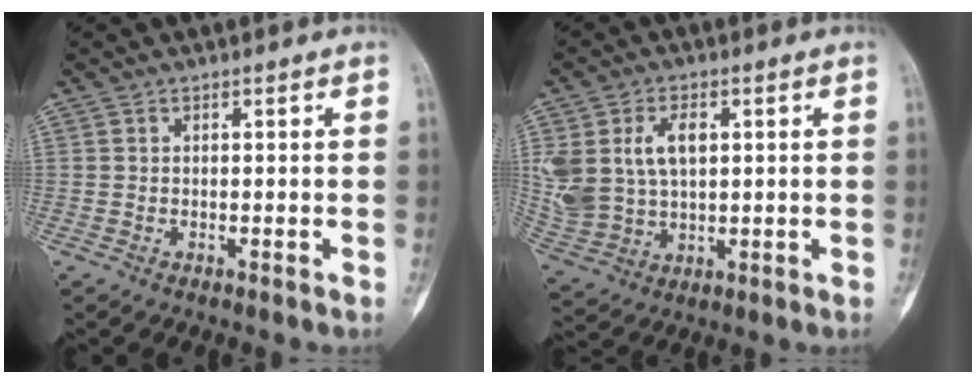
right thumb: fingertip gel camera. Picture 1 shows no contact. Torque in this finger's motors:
{"motor_torque": [-0.38, 1.05, 0.09, -0.01, 0.10]}